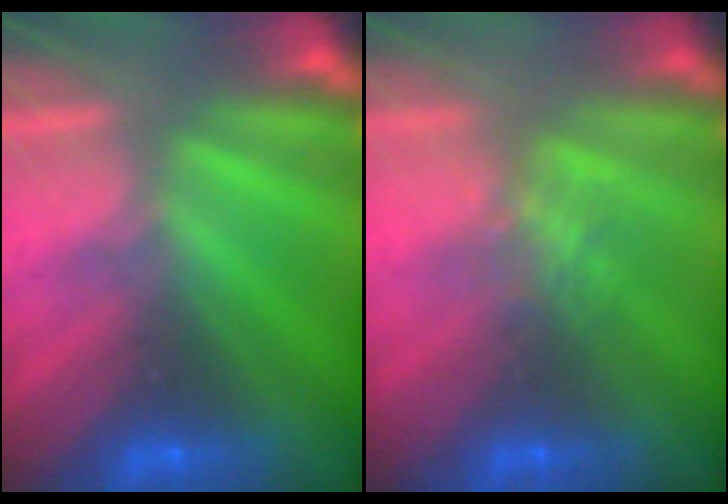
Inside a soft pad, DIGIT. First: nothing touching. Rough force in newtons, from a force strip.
{"total": 2.2}